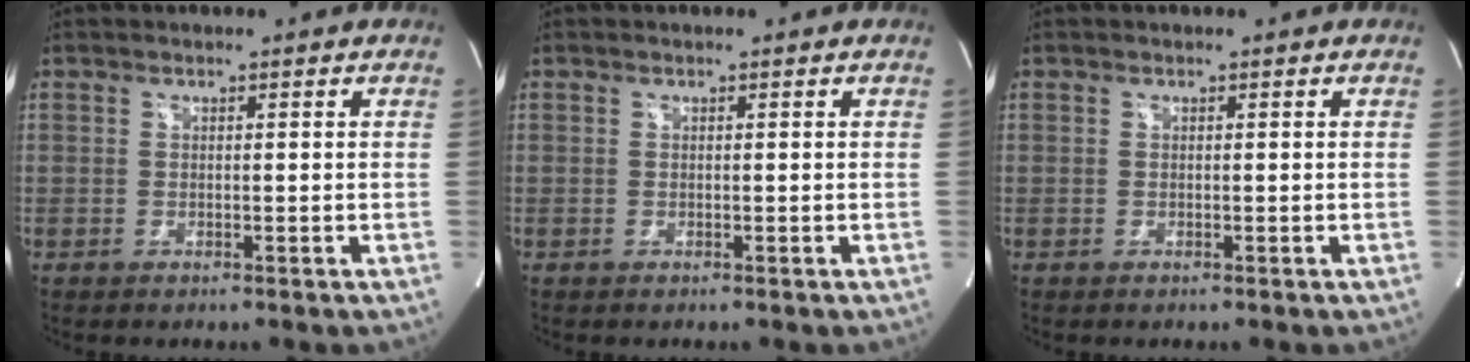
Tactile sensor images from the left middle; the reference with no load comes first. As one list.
[{"total": 0.0}, {"total": 0.0}]